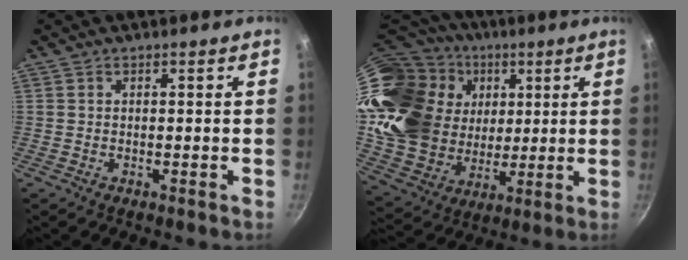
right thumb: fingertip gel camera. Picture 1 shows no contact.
{"total": 28.3, "force": [9.1, 21.7, 15.7], "torque": [-0.279, 0.006, 0.185]}